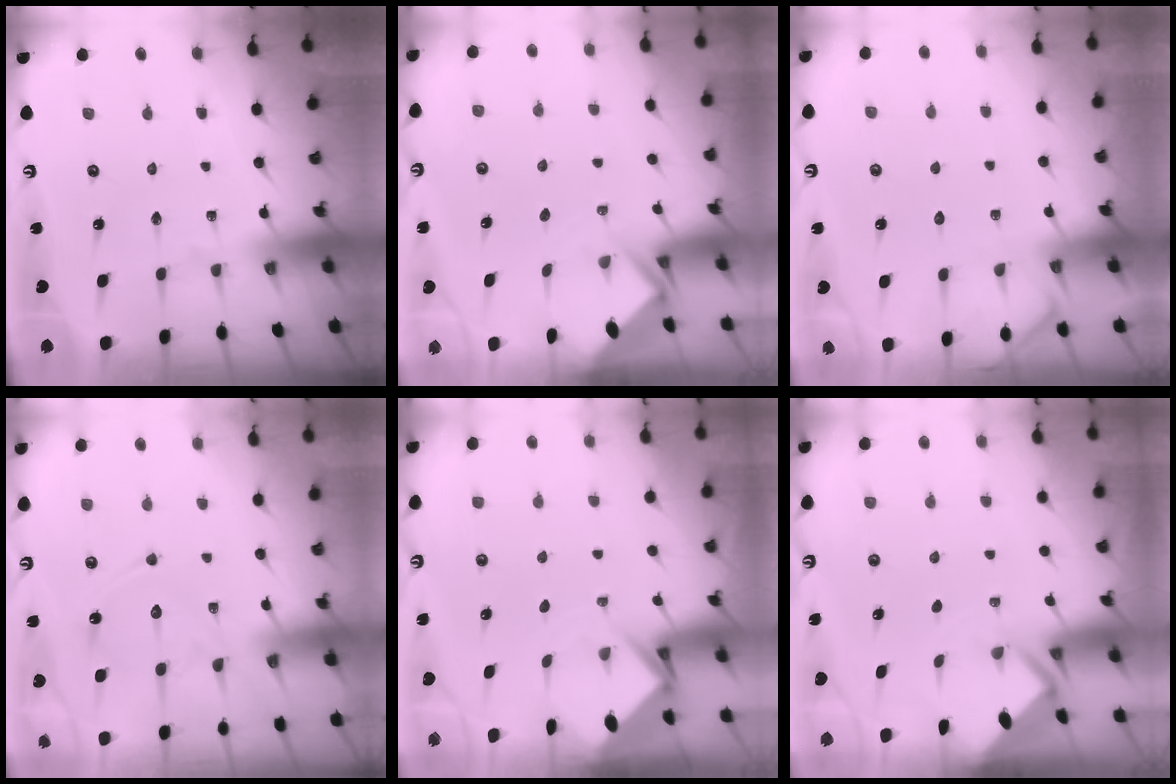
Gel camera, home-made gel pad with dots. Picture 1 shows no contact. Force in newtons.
{"total": 2.5, "press": 2.5, "slide": 0.2}
{"total": 3.7, "press": 3.6, "slide": 0.4}
{"total": 12.3, "press": 12.2, "slide": 1.2}
{"total": 3.5, "press": 3.5, "slide": 0.2}
{"total": 2.4, "press": 2.4, "slide": 0.2}